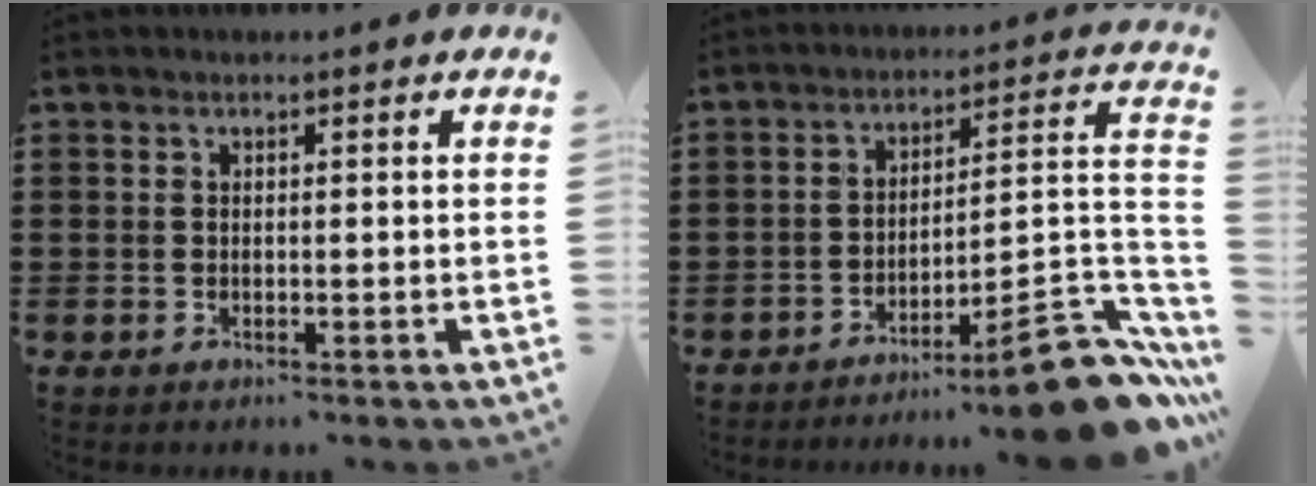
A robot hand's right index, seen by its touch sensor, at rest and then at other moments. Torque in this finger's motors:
{"motor_torque": [1.15, -0.99, 0.09, -0.05]}